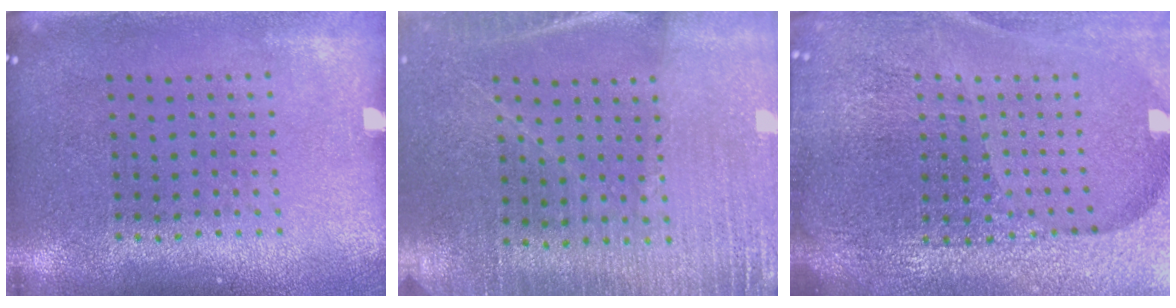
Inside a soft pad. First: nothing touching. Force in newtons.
{"total": 2.9, "press": 2.9, "slide": 0.2}
{"total": 6.1, "press": 5.4, "slide": 2.9}